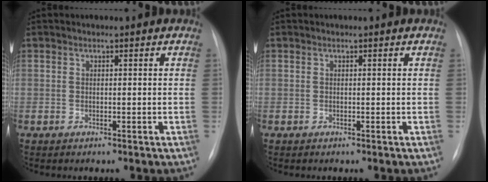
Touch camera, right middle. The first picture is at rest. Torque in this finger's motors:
{"motor_torque": [0.11, -0.24, 0.04, 0.00]}